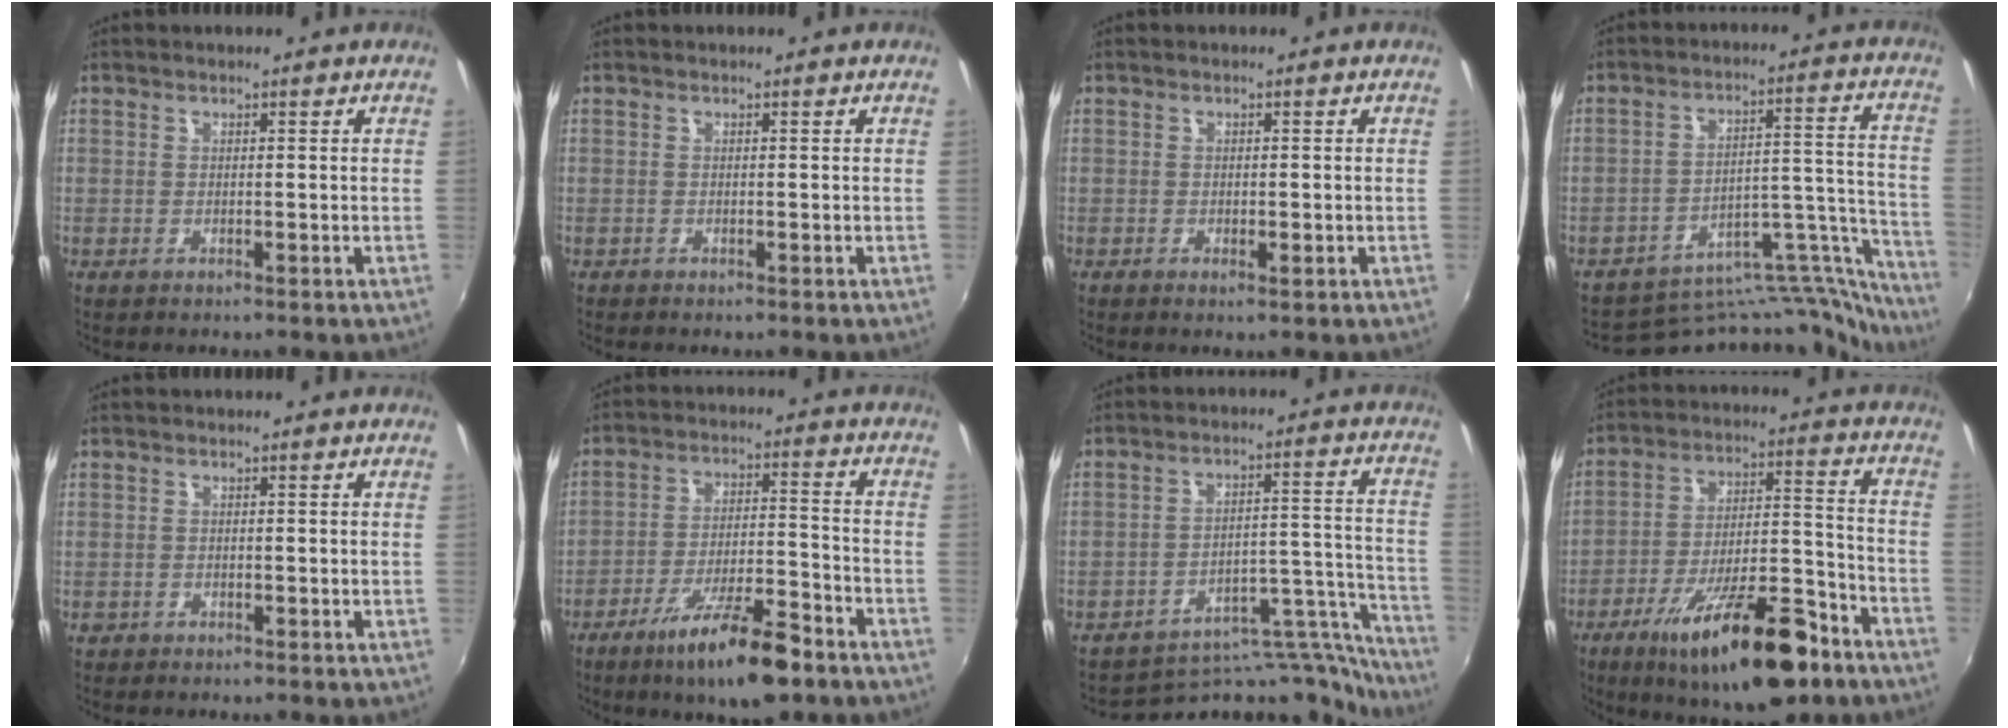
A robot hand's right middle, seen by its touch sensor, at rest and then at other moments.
{"total": 0.0}
{"total": 0.8, "force": [-0.2, 0.2, 0.8], "torque": [-0.011, -0.003, -0.005]}
{"total": 18.2, "force": [-18.1, 1.6, 0.6], "torque": [0.012, 0.061, -0.269]}
{"total": 1.1, "force": [-0.5, 0.9, 0.3], "torque": [-0.007, -0.003, -0.009]}
{"total": 13.4, "force": [-9.1, 2.8, 9.4], "torque": [-0.169, -0.014, -0.150]}
{"total": 15.8, "force": [-15.2, 2.9, 3.3], "torque": [-0.025, 0.035, -0.214]}
{"total": 20.2, "force": [-13.0, 5.6, 14.4], "torque": [-0.235, -0.016, -0.201]}